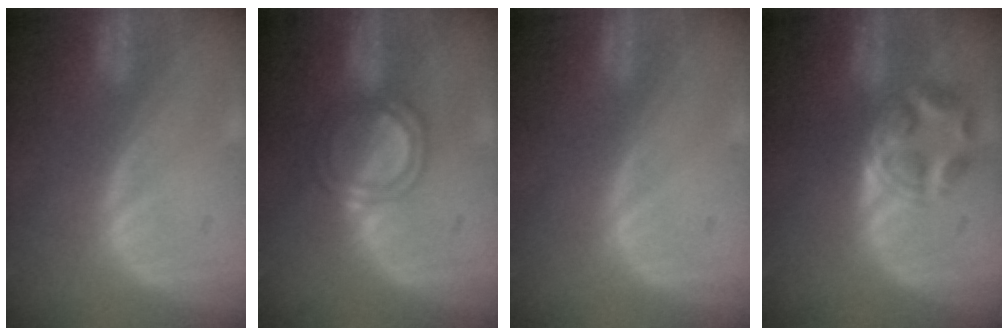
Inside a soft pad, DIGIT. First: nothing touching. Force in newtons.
{"total": 5.1, "press": 4.6, "slide": 2.1}
{"total": 0.0}
{"total": 5.7, "press": 4.8, "slide": 3.1}